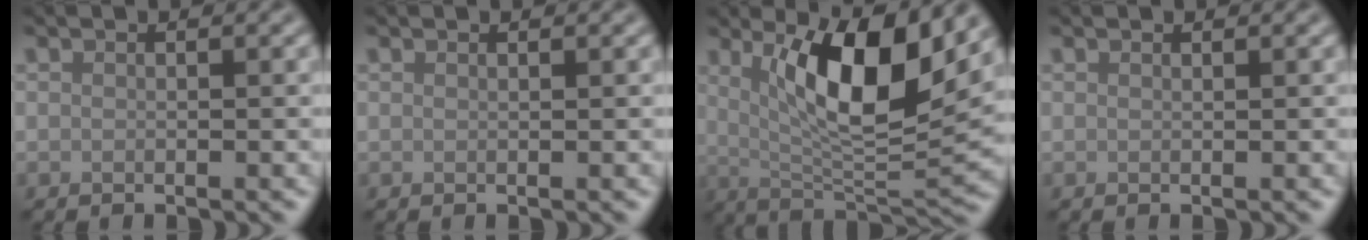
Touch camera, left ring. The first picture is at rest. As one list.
[{"total": 0.0}, {"total": 10.2, "force": [3.5, 3.0, 9.1], "torque": [-0.147, -0.015, 0.063]}, {"total": 0.0}]